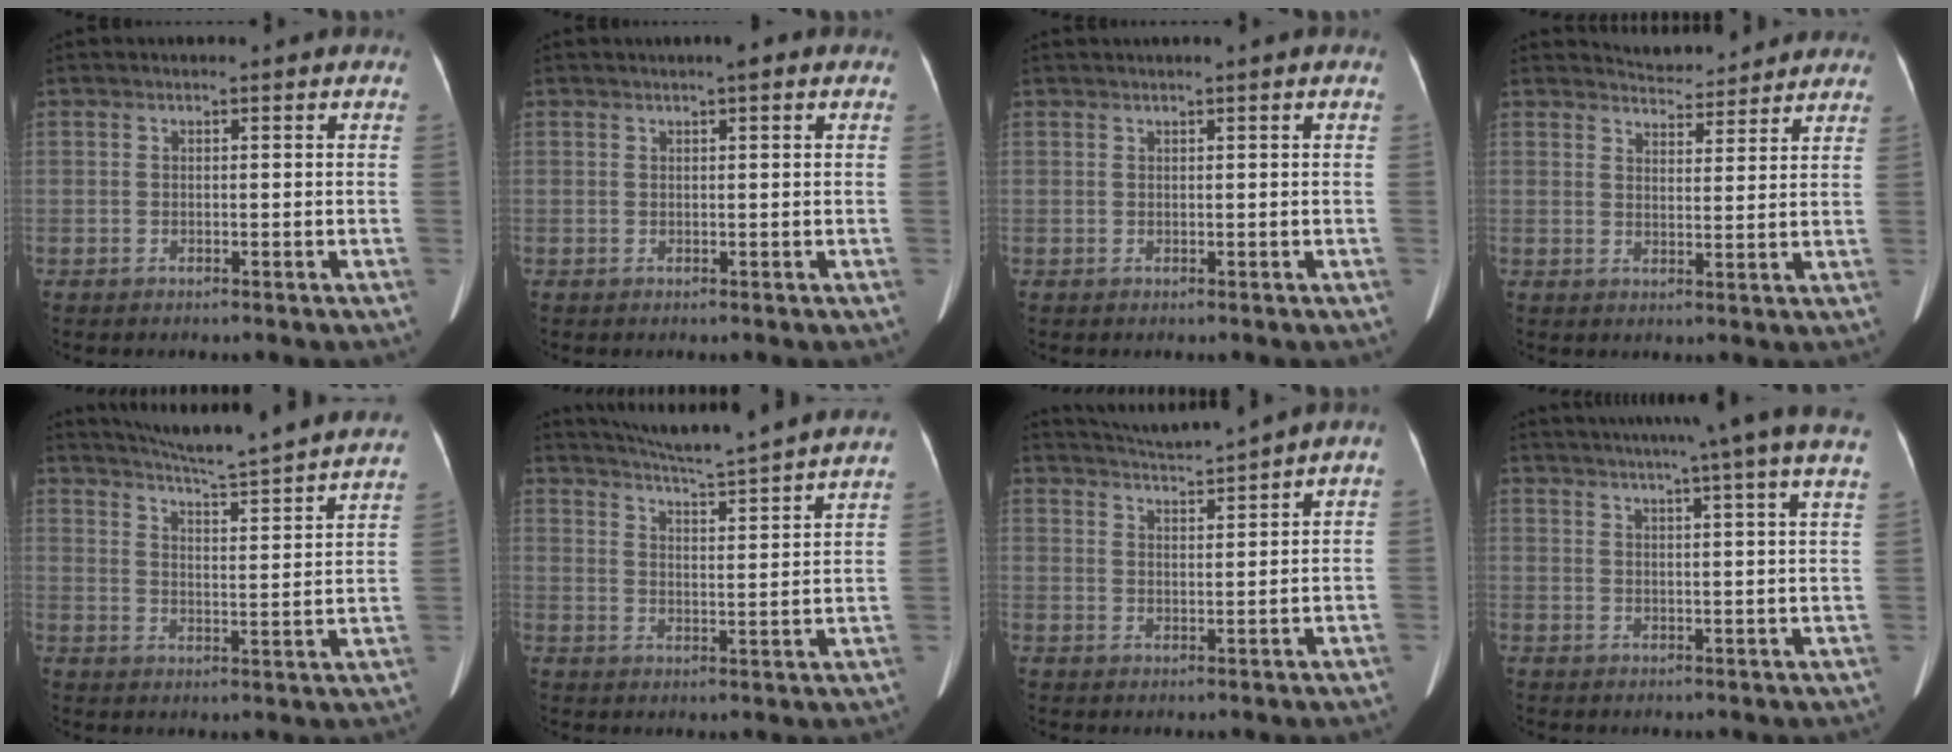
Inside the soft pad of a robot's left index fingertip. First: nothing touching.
{"total": 1.3, "force": [0.7, 0.4, 1.0], "torque": [-0.015, 0.015, 0.007]}
{"total": 0.7, "force": [0.2, -0.2, 0.7], "torque": [-0.014, 0.005, 0.009]}
{"total": 6.9, "force": [6.7, 1.4, 0.6], "torque": [-0.008, 0.010, 0.085]}
{"total": 22.0, "force": [20.3, -0.5, 8.4], "torque": [-0.136, -0.043, 0.260]}
{"total": 17.3, "force": [15.8, -1.1, 6.9], "torque": [-0.120, -0.020, 0.210]}
{"total": 5.8, "force": [5.3, -1.7, 1.5], "torque": [-0.033, -0.003, 0.098]}
{"total": 20.6, "force": [17.2, -1.7, 11.2], "torque": [-0.185, -0.008, 0.216]}